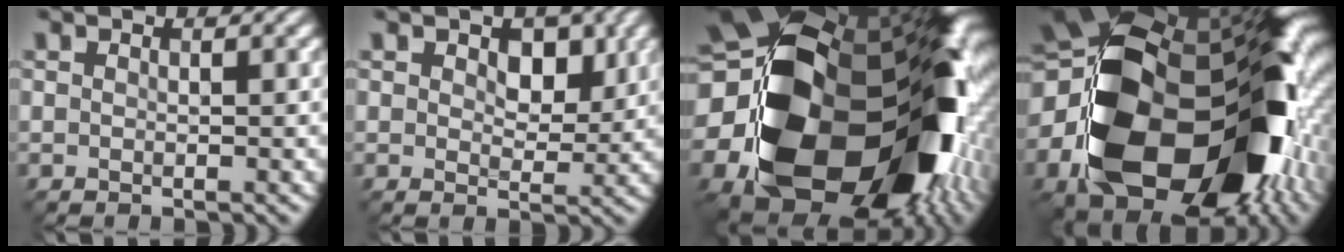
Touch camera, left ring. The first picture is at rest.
{"total": 3.5, "force": [1.2, 2.2, 2.5], "torque": [-0.038, -0.005, 0.013]}
{"total": 24.6, "force": [-2.8, 17.5, 17.0], "torque": [-0.328, -0.064, -0.038]}
{"total": 22.3, "force": [-4.0, 15.1, 15.9], "torque": [-0.349, -0.036, -0.047]}